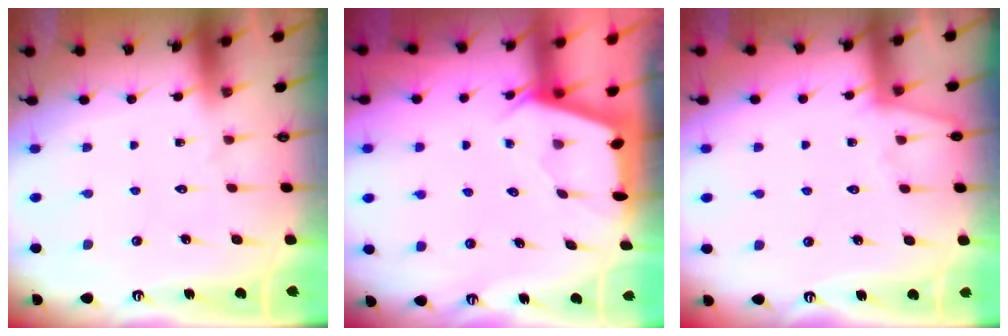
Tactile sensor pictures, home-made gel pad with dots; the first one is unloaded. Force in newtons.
{"total": 2.0, "press": 2.0, "slide": 0.3}
{"total": 1.6, "press": 1.5, "slide": 0.3}